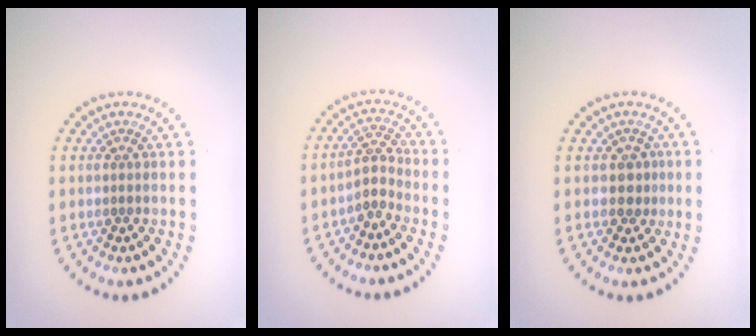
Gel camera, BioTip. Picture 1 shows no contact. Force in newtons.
{"total": 2.2, "press": 1.6, "slide": 1.4}
{"total": 1.5, "press": 1.3, "slide": 0.8}